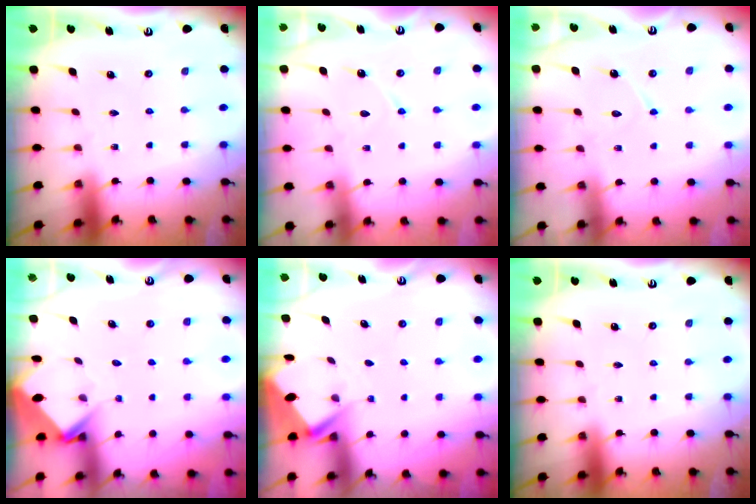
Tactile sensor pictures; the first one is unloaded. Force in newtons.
{"total": 5.5, "press": 5.5, "slide": 0.7}
{"total": 7.8, "press": 7.8, "slide": 0.7}
{"total": 3.8, "press": 3.8, "slide": 0.3}
{"total": 2.8, "press": 2.8, "slide": 0.4}
{"total": 0.0}